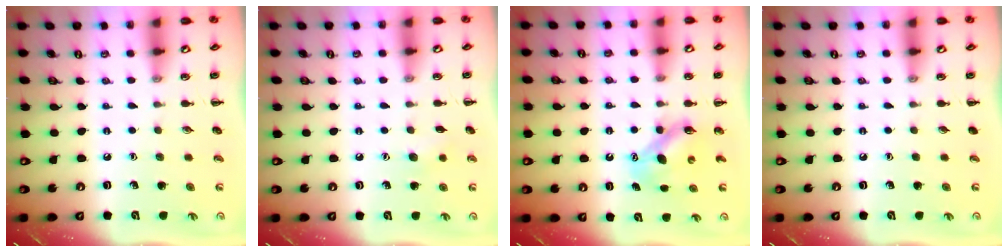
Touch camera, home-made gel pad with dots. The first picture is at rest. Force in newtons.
{"total": 4.8, "press": 4.7, "slide": 1.0}
{"total": 6.6, "press": 6.6, "slide": 0.6}
{"total": 0.0}